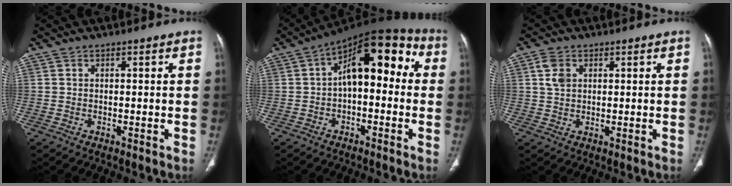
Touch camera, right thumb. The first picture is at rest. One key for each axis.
{"total": 15.2, "fx": 1.5, "fy": 7.9, "fz": 12.9, "tx": -0.151, "ty": 0.049, "tz": 0.008}
{"total": 3.7, "fx": 1.3, "fy": 2.6, "fz": 2.4, "tx": -0.044, "ty": 0.002, "tz": 0.027}